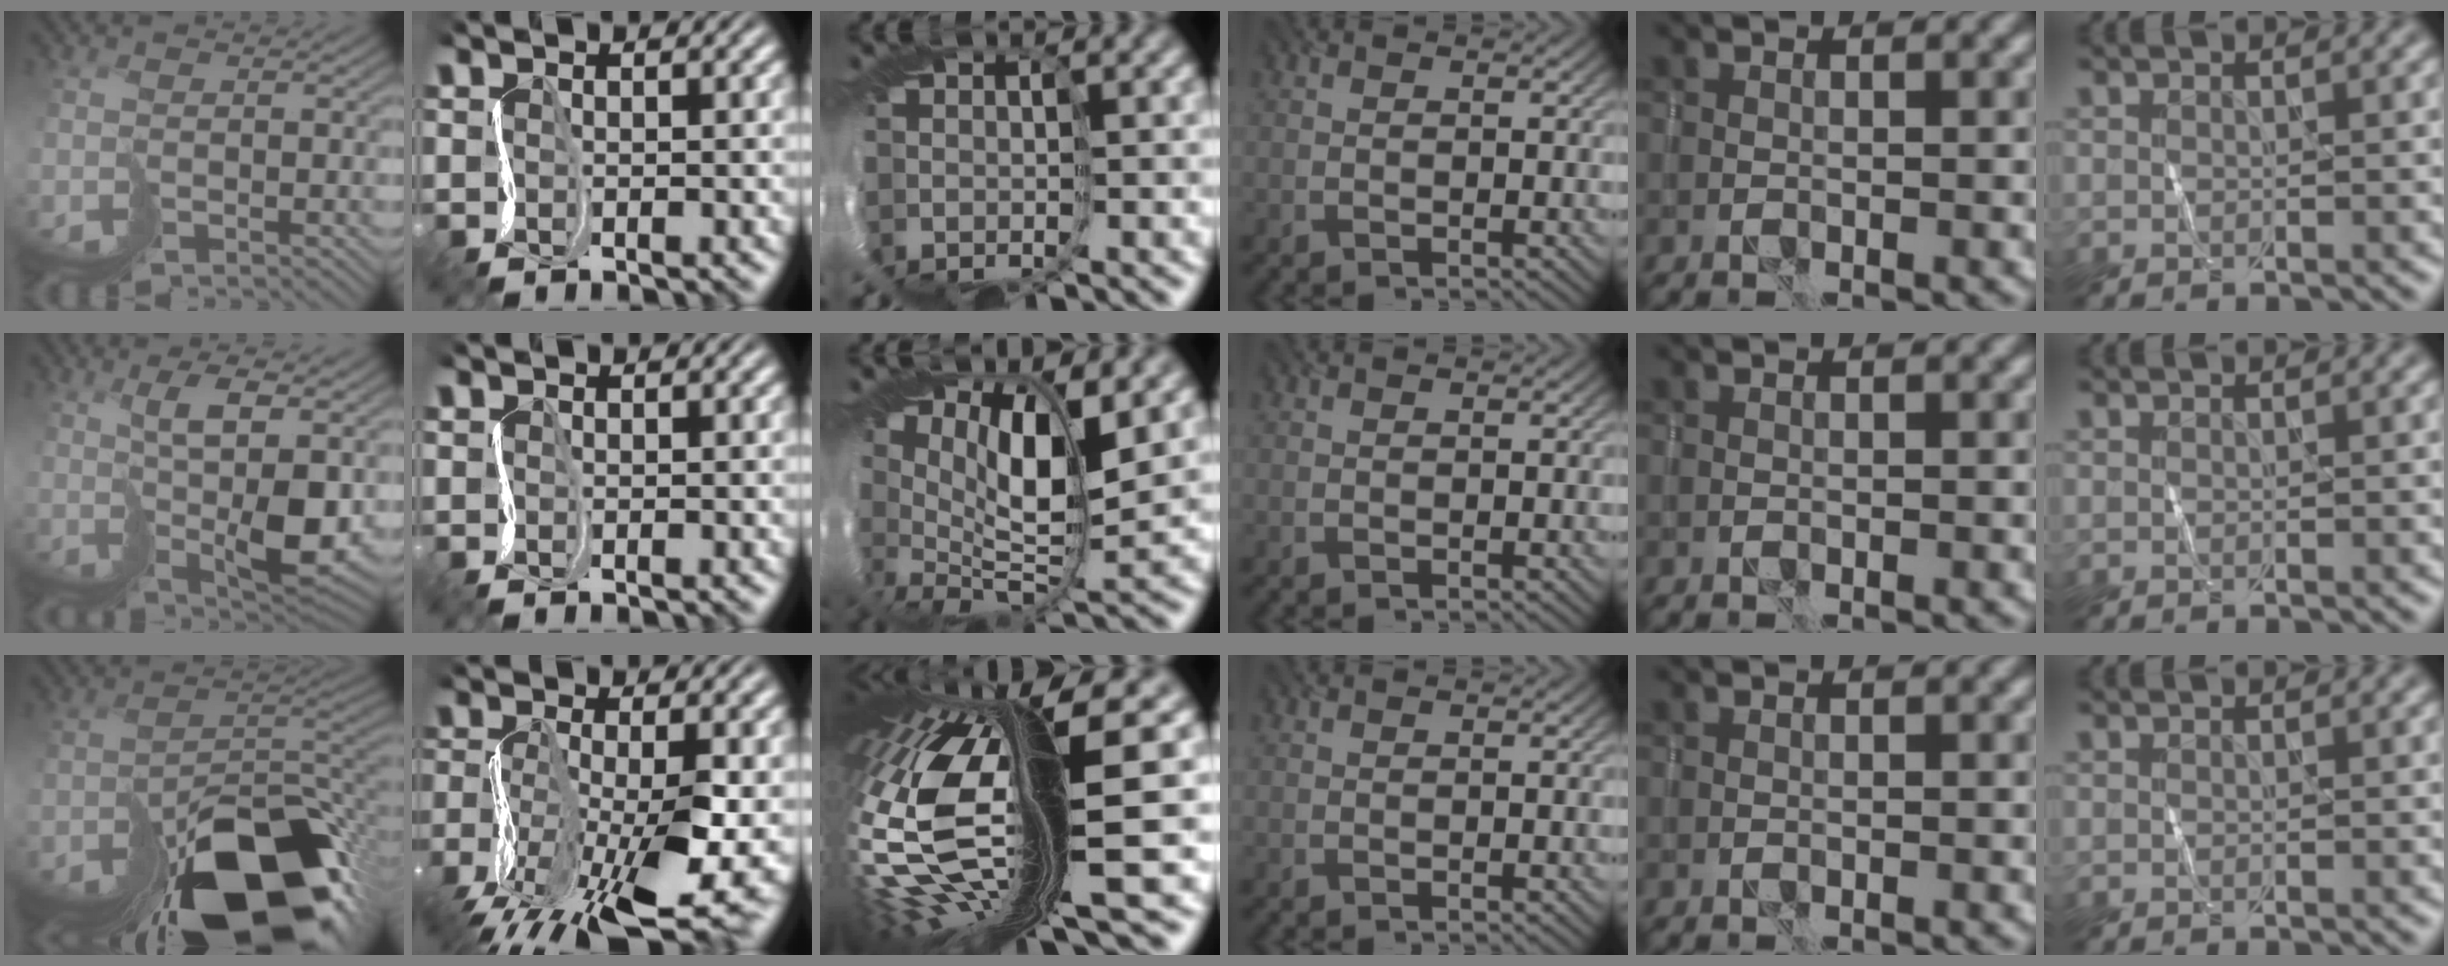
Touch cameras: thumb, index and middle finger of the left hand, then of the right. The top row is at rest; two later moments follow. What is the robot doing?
{"motion": "cut", "object": "paper bag"}